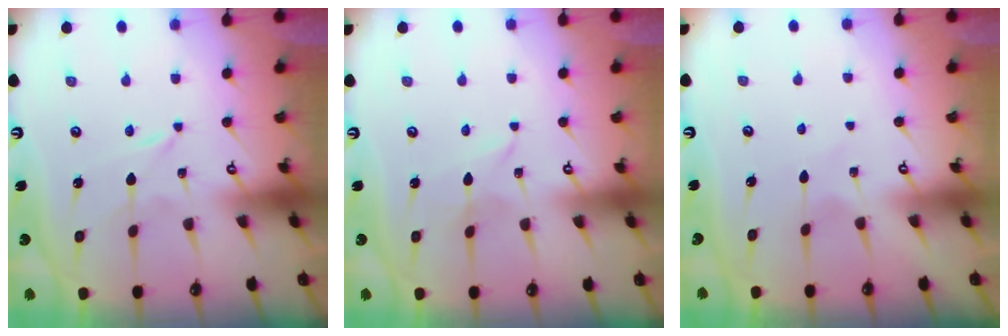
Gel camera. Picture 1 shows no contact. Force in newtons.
{"total": 2.0, "press": 2.0, "slide": 0.0}
{"total": 3.3, "press": 3.3, "slide": 0.4}